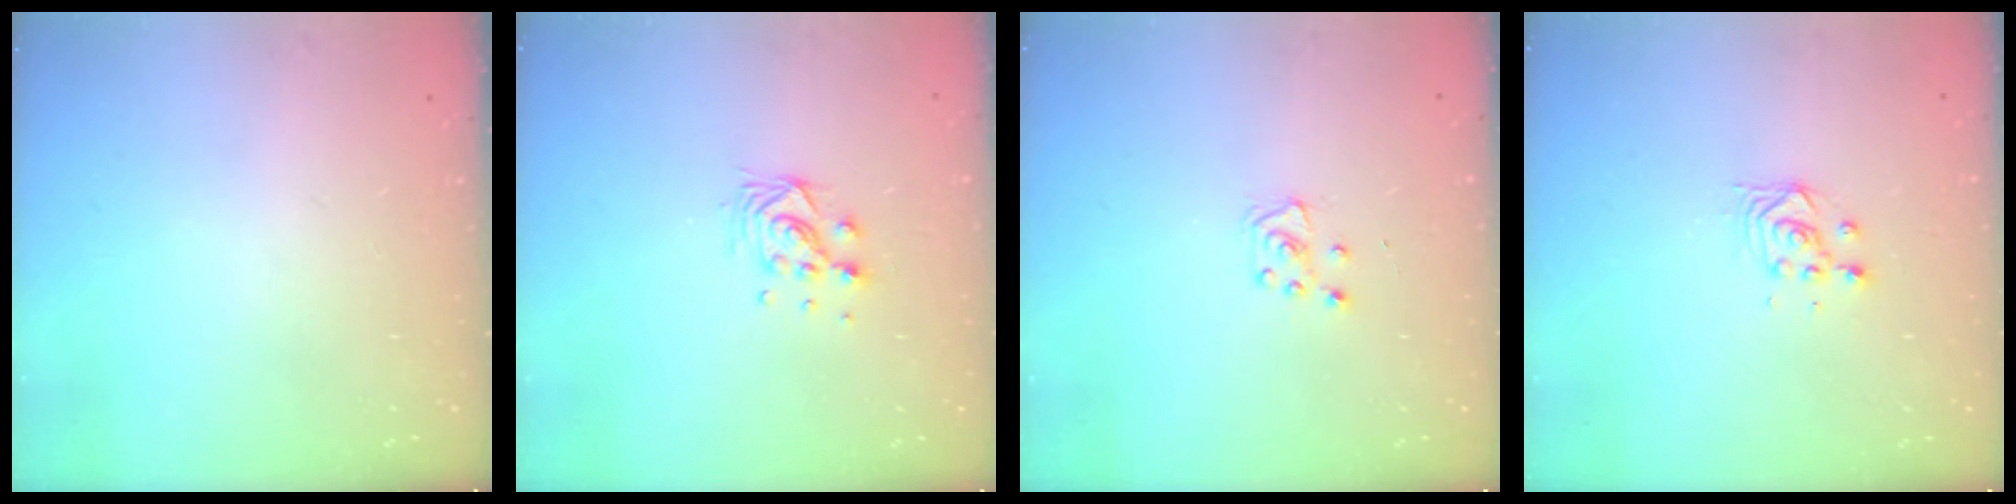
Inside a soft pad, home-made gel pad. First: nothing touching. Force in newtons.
{"total": 7.0, "press": 7.0, "slide": 0.4}
{"total": 5.7, "press": 5.6, "slide": 0.8}
{"total": 3.4, "press": 3.4, "slide": 0.2}